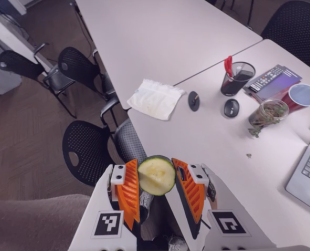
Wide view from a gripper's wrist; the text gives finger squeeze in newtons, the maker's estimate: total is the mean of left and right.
{"total": 8.3, "left": 7.8, "right": 8.7}